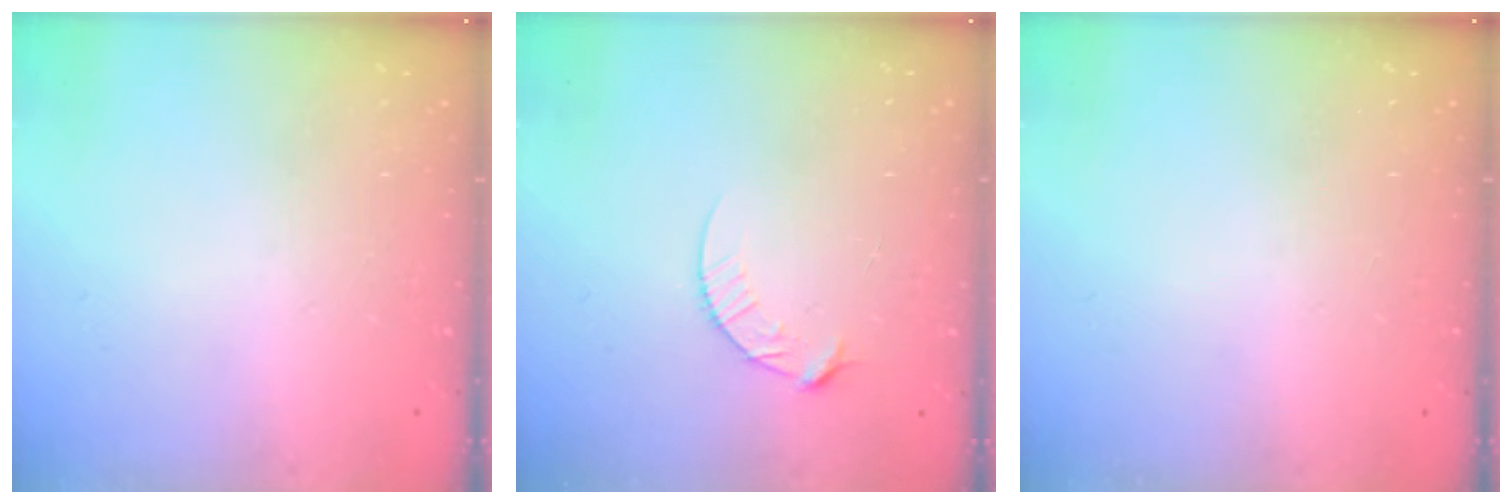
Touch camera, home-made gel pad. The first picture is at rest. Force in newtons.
{"total": 6.6, "press": 6.6, "slide": 0.7}
{"total": 0.0}